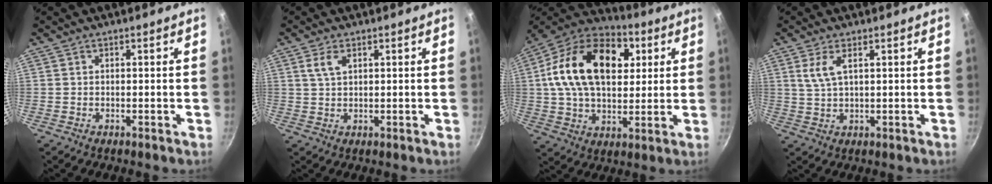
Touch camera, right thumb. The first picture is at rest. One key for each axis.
{"total": 3.1, "fx": 1.5, "fy": 1.5, "fz": 2.3, "tx": -0.048, "ty": 0.000, "tz": 0.034}
{"total": 23.4, "fx": 5.2, "fy": 14.7, "fz": 17.5, "tx": -0.292, "ty": 0.013, "tz": 0.082}
{"total": 4.2, "fx": 1.7, "fy": 1.6, "fz": 3.5, "tx": -0.082, "ty": -0.003, "tz": 0.041}